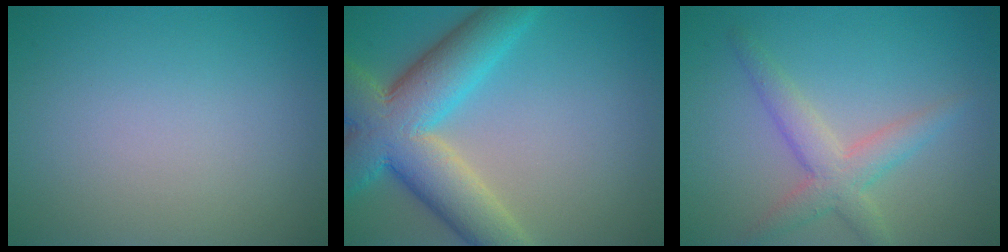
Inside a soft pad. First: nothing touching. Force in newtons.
{"total": 10.3, "press": 10.3, "slide": 0.6}
{"total": 3.6, "press": 3.6, "slide": 0.2}